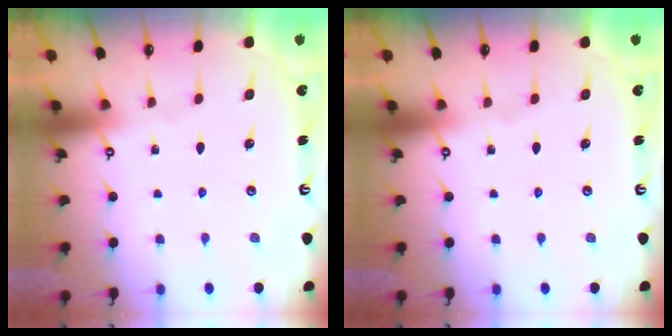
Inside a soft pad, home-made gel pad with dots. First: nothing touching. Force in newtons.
{"total": 0.0}